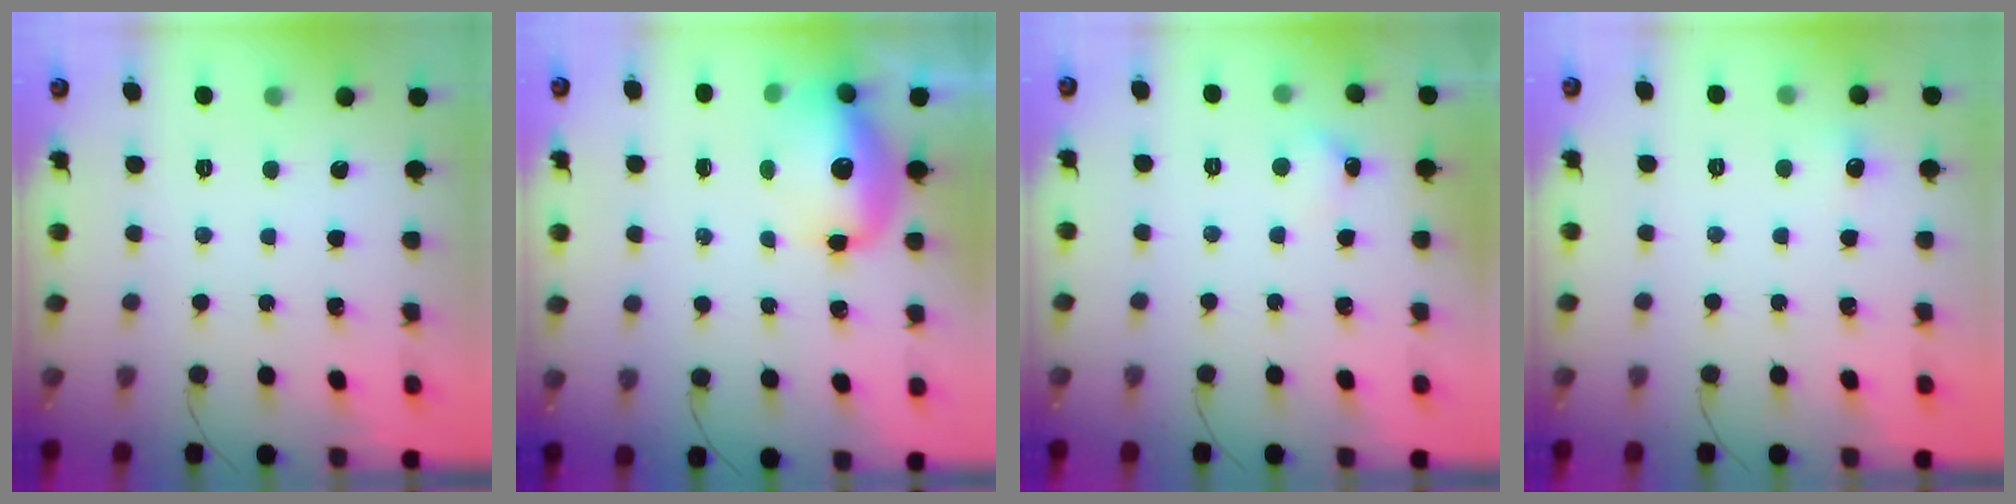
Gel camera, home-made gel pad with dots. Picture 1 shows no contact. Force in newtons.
{"total": 12.6, "press": 12.3, "slide": 2.5}
{"total": 5.7, "press": 5.4, "slide": 1.8}
{"total": 4.7, "press": 4.6, "slide": 1.2}